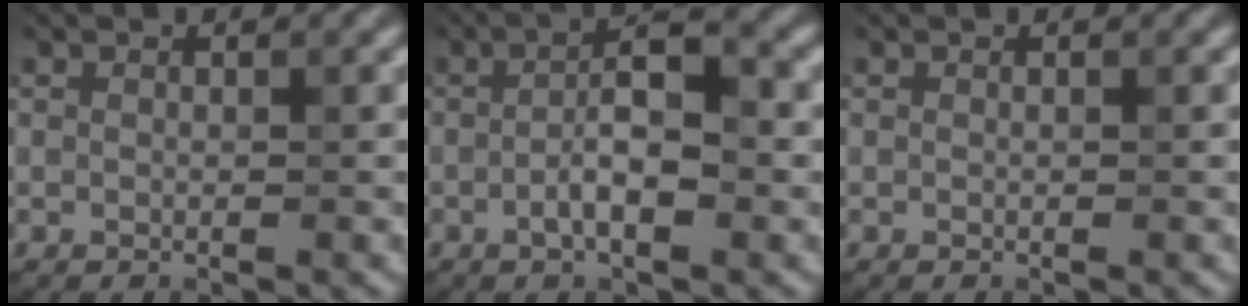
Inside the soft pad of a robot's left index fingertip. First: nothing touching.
{"total": 4.8, "force": [-1.1, 1.3, 4.5], "torque": [-0.082, 0.011, -0.027]}
{"total": 0.0}